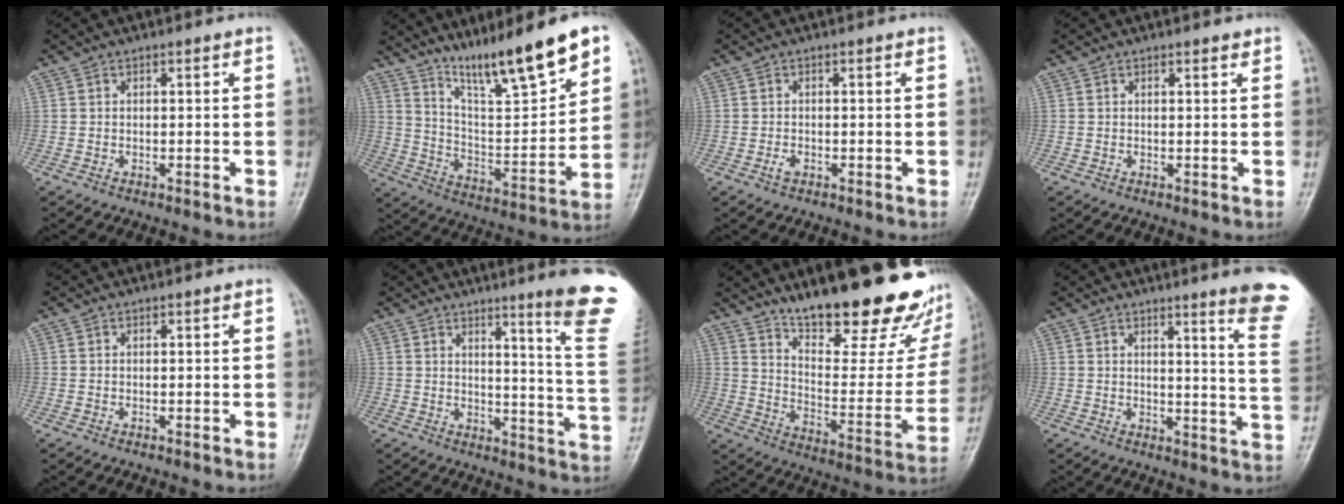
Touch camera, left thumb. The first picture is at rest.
{"total": 17.9, "force": [12.7, 2.8, 12.2], "torque": [-0.172, -0.070, 0.222]}
{"total": 1.2, "force": [-0.5, 0.7, 0.8], "torque": [-0.018, 0.001, -0.011]}
{"total": 1.1, "force": [0.9, 0.3, 0.6], "torque": [-0.007, -0.004, 0.012]}
{"total": 0.0}
{"total": 15.7, "force": [9.8, 0.0, 12.2], "torque": [-0.137, -0.077, 0.117]}
{"total": 27.5, "force": [19.2, 7.9, 18.0], "torque": [-0.221, -0.102, 0.282]}
{"total": 12.9, "force": [9.4, 0.0, 8.8], "torque": [-0.091, -0.077, 0.097]}